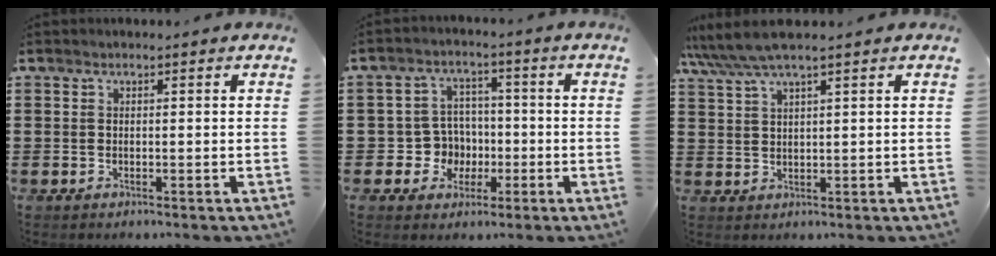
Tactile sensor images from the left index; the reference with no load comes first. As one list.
[{"total": 6.1, "force": [-1.0, 5.8, 1.6], "torque": [-0.050, 0.018, -0.015]}, {"total": 4.5, "force": [3.4, 0.2, 2.9], "torque": [-0.065, -0.004, 0.062]}]